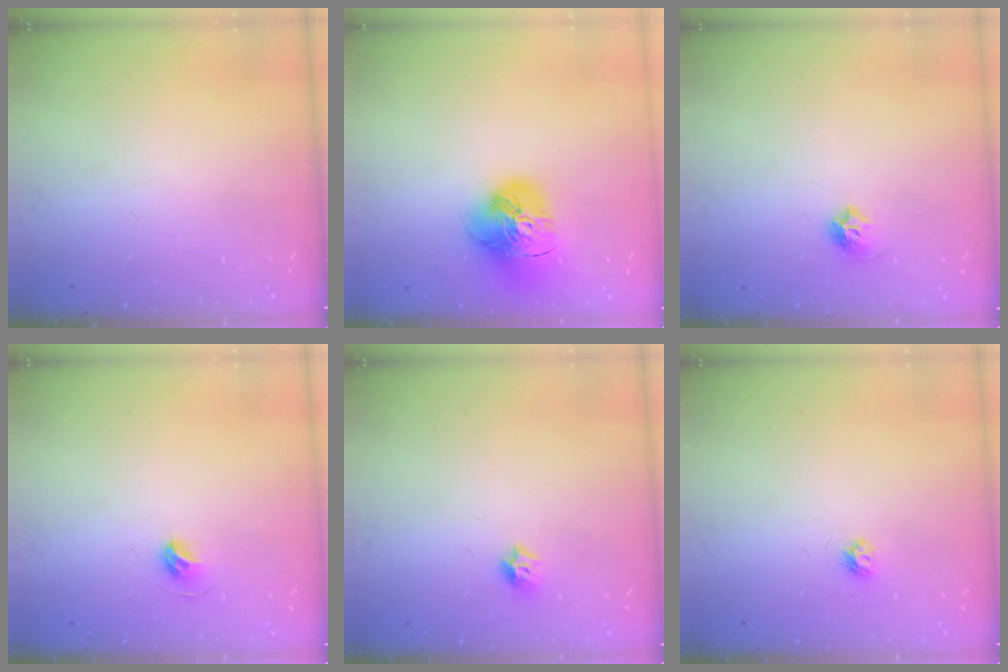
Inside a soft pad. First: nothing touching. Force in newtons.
{"total": 17.2, "press": 17.0, "slide": 1.9}
{"total": 6.0, "press": 5.9, "slide": 1.1}
{"total": 5.4, "press": 5.2, "slide": 1.2}
{"total": 6.3, "press": 6.3, "slide": 0.2}
{"total": 4.2, "press": 4.2, "slide": 0.6}